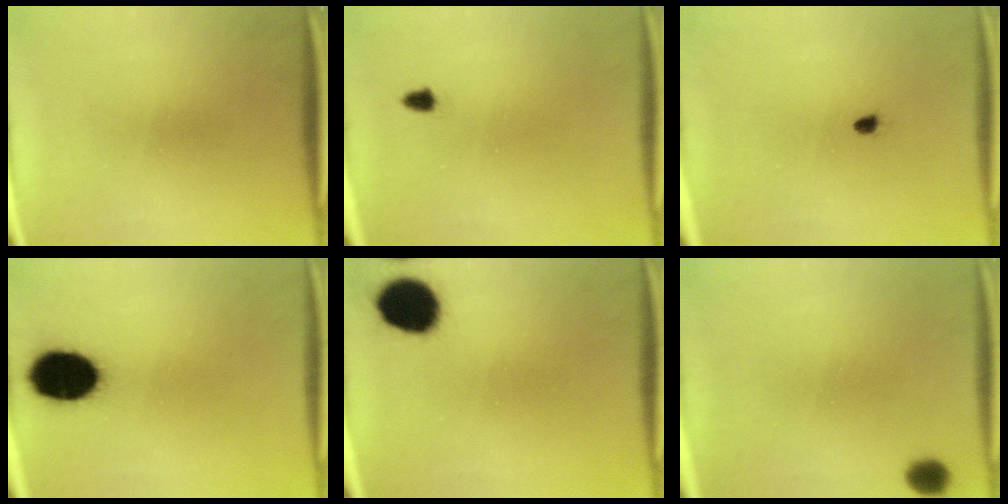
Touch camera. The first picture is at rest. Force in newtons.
{"total": 1.1}
{"total": 1.0}
{"total": 13.9}
{"total": 6.6}
{"total": 3.6}